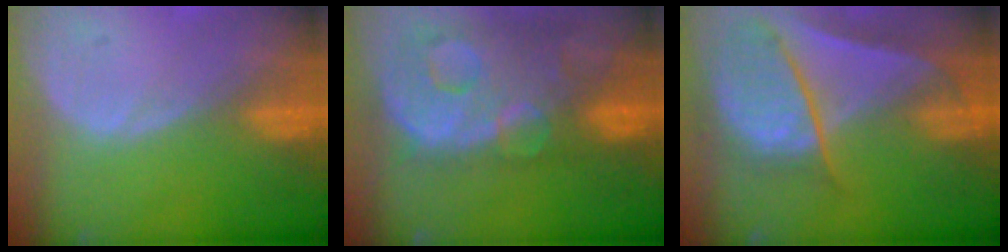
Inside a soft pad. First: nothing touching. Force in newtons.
{"total": 13.6, "press": 11.1, "slide": 7.9}
{"total": 9.4, "press": 8.0, "slide": 4.8}